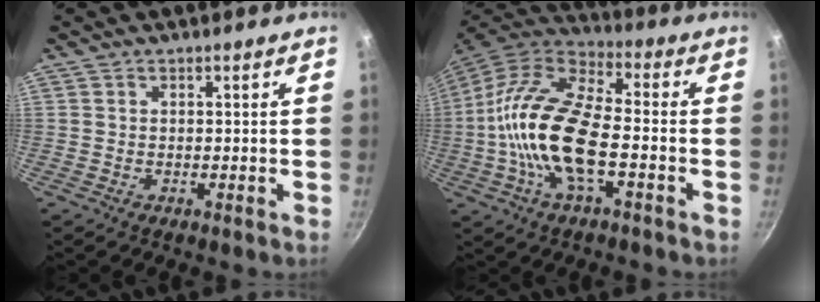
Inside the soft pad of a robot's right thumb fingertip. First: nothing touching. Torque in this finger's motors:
{"motor_torque": [0.08, 1.72, 2.16, -0.61, 0.30]}